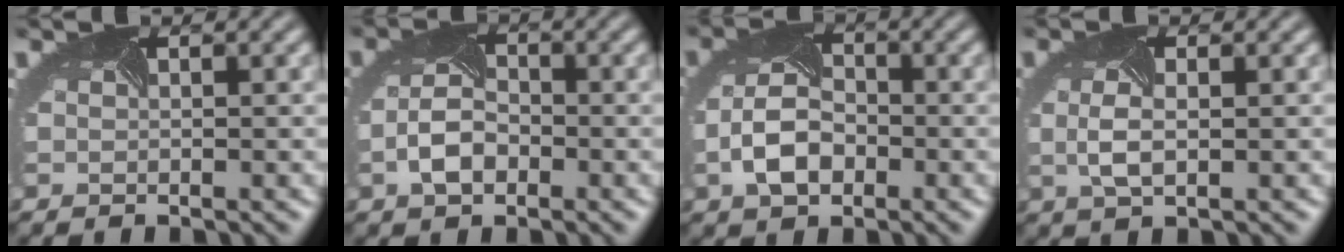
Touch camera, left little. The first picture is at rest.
{"total": 3.3, "force": [-1.2, 2.0, 2.4], "torque": [-0.055, -0.005, -0.026]}
{"total": 4.5, "force": [-1.3, 2.9, 3.3], "torque": [-0.081, -0.006, -0.026]}
{"total": 2.2, "force": [0.1, 0.7, 2.1], "torque": [-0.056, -0.003, 0.001]}